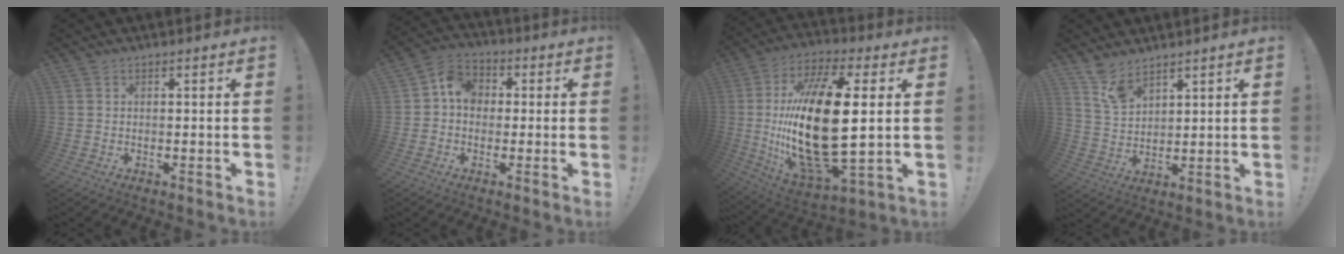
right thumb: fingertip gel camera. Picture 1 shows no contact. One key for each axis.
{"total": 8.5, "fx": 1.0, "fy": 7.3, "fz": 4.3, "tx": -0.064, "ty": 0.010, "tz": 0.022}
{"total": 28.0, "fx": 1.1, "fy": 10.8, "fz": 25.8, "tx": -0.523, "ty": -0.018, "tz": 0.019}
{"total": 7.6, "fx": 6.2, "fy": 3.0, "fz": 3.2, "tx": -0.059, "ty": -0.038, "tz": 0.119}